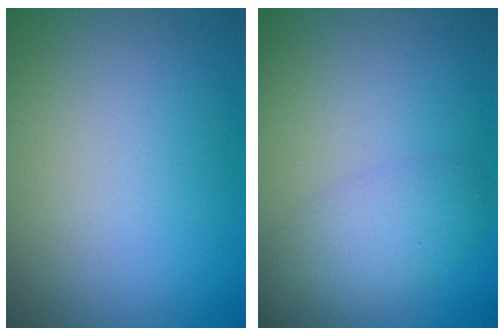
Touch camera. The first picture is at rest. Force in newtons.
{"total": 2.8, "press": 2.8, "slide": 0.2}